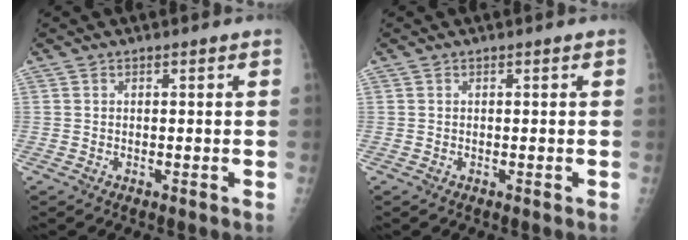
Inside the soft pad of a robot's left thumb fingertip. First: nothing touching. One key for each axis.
{"total": 0.0}